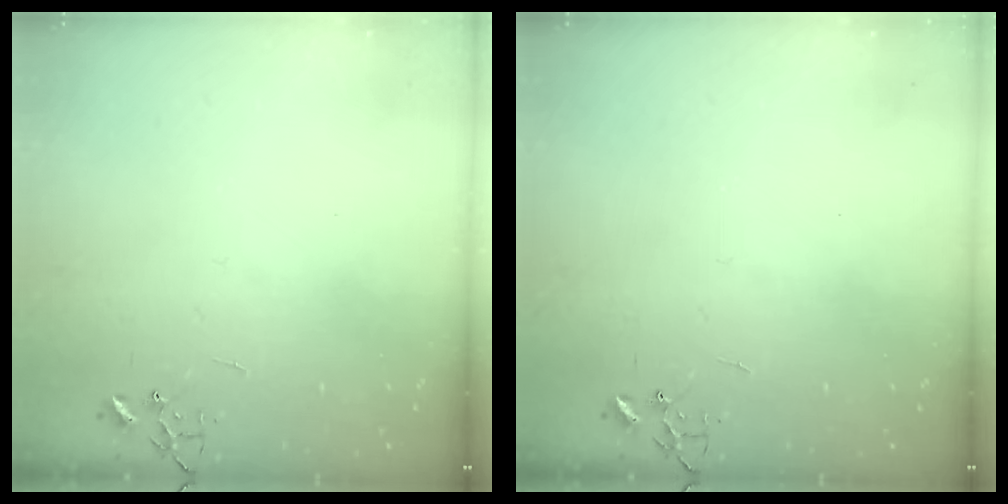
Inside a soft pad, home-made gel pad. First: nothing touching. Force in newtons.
{"total": 0.0}